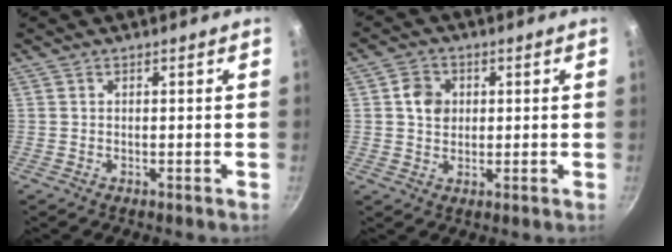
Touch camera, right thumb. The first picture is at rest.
{"total": 5.0, "force": [0.9, 4.2, 2.5], "torque": [-0.024, 0.006, 0.012]}